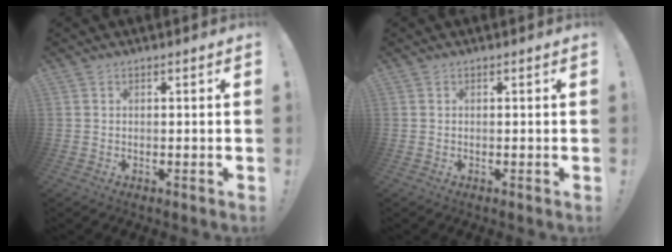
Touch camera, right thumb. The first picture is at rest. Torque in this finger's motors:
{"motor_torque": [0.00, 0.00, -0.01, 0.01, 0.00]}